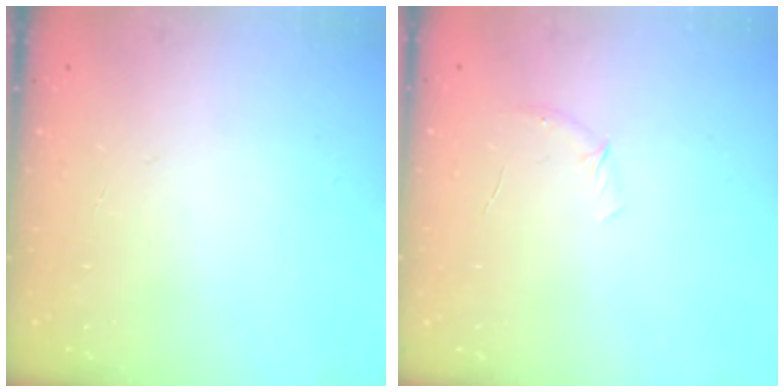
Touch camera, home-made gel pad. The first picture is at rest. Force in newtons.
{"total": 3.8, "press": 3.6, "slide": 1.2}